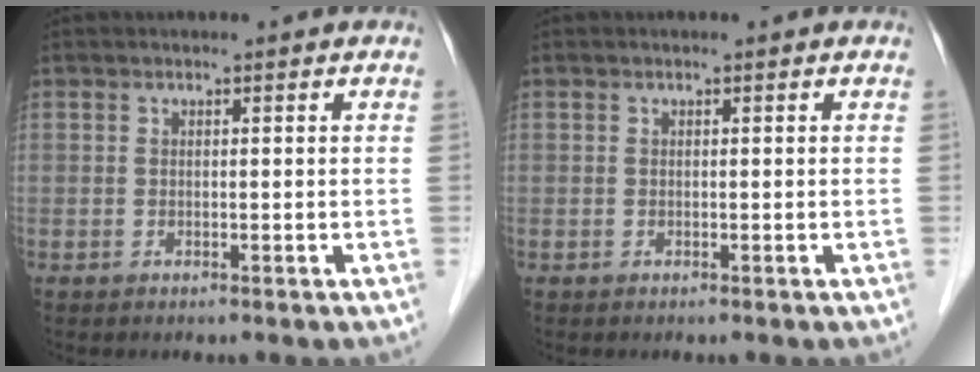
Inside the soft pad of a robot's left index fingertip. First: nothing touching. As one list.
[{"total": 0.0}]